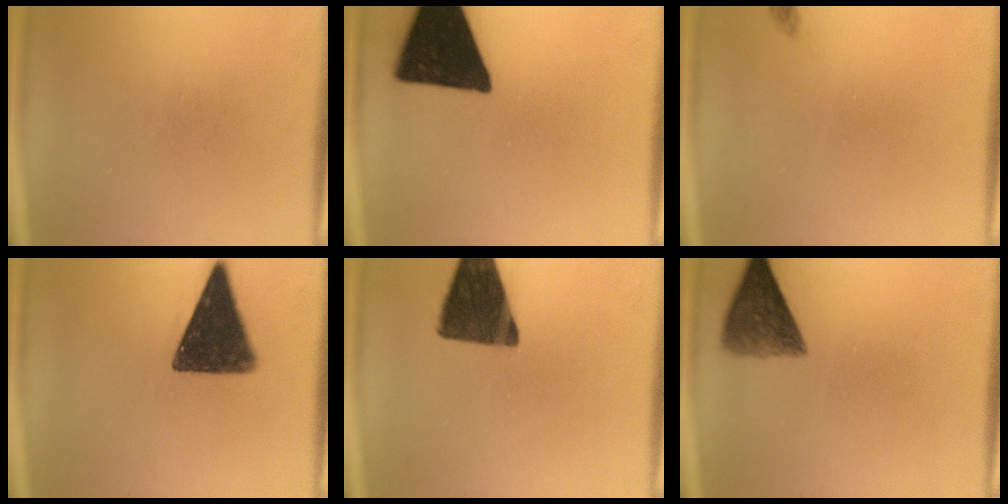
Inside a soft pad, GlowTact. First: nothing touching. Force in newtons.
{"total": 19.0}
{"total": 0.7}
{"total": 14.7}
{"total": 14.7}
{"total": 7.1}